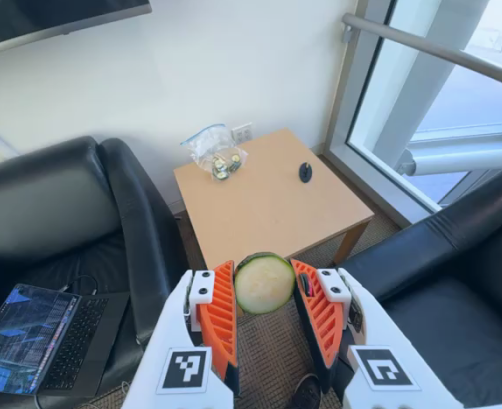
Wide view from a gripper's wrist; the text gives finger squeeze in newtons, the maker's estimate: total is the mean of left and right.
{"total": 9.2, "left": 9.3, "right": 9.1}